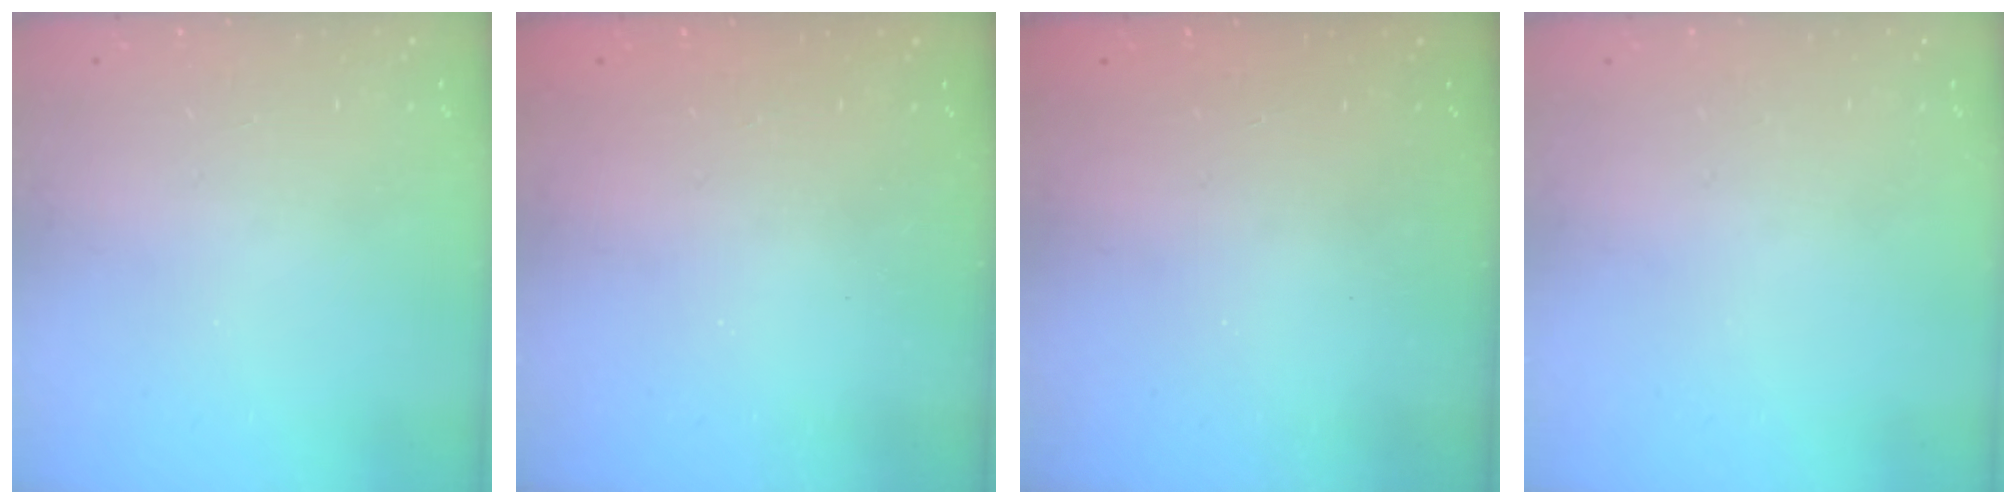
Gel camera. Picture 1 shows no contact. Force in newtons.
{"total": 2.2, "press": 2.1, "slide": 0.7}
{"total": 2.3, "press": 2.2, "slide": 0.8}
{"total": 0.0}